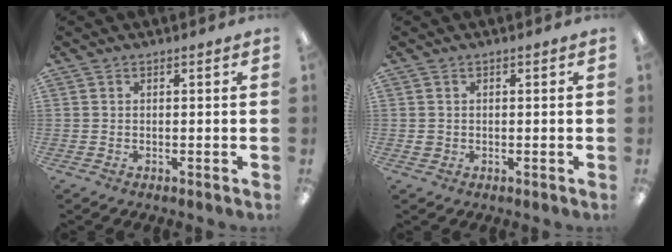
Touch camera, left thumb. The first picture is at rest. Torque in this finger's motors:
{"motor_torque": [-0.37, 0.27, 0.32, -0.21, 0.00]}